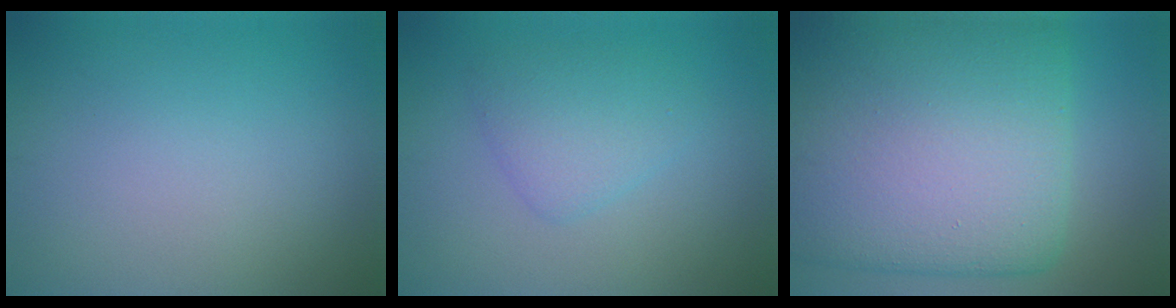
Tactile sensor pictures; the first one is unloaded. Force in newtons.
{"total": 2.6, "press": 2.6, "slide": 0.3}
{"total": 19.1, "press": 19.1, "slide": 0.4}